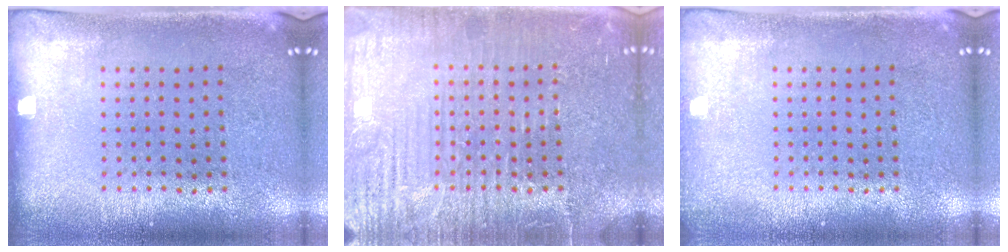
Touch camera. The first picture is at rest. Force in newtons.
{"total": 6.4, "press": 6.3, "slide": 0.8}
{"total": 0.9, "press": 0.8, "slide": 0.2}